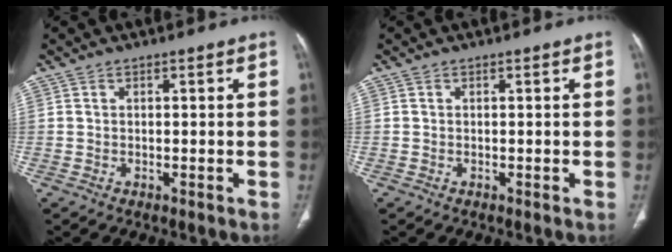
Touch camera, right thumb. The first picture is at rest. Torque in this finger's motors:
{"motor_torque": [-0.09, -0.02, 0.28, 0.07, -0.04]}